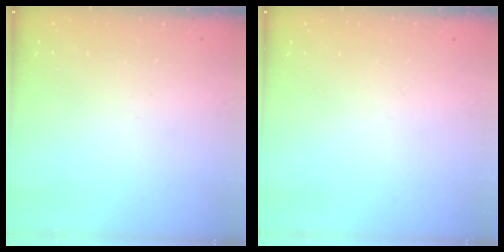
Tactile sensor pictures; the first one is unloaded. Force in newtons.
{"total": 0.0}